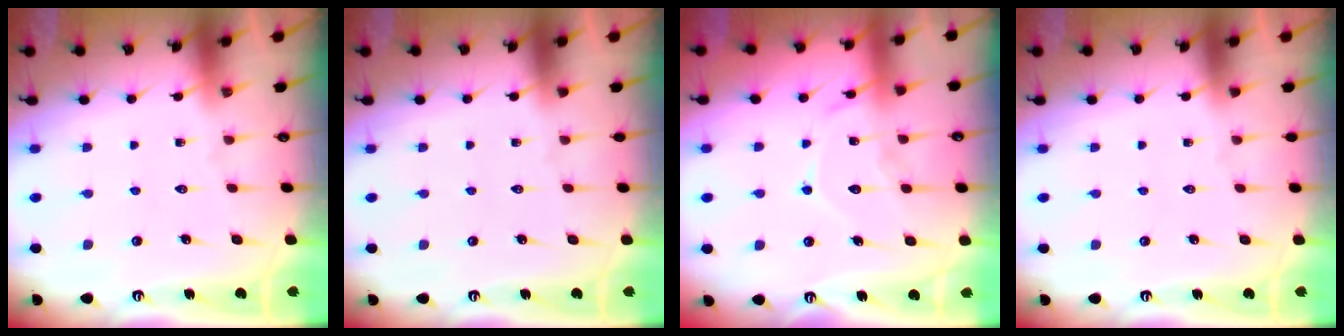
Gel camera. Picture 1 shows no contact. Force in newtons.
{"total": 0.0}
{"total": 12.4, "press": 12.4, "slide": 1.2}
{"total": 0.0}